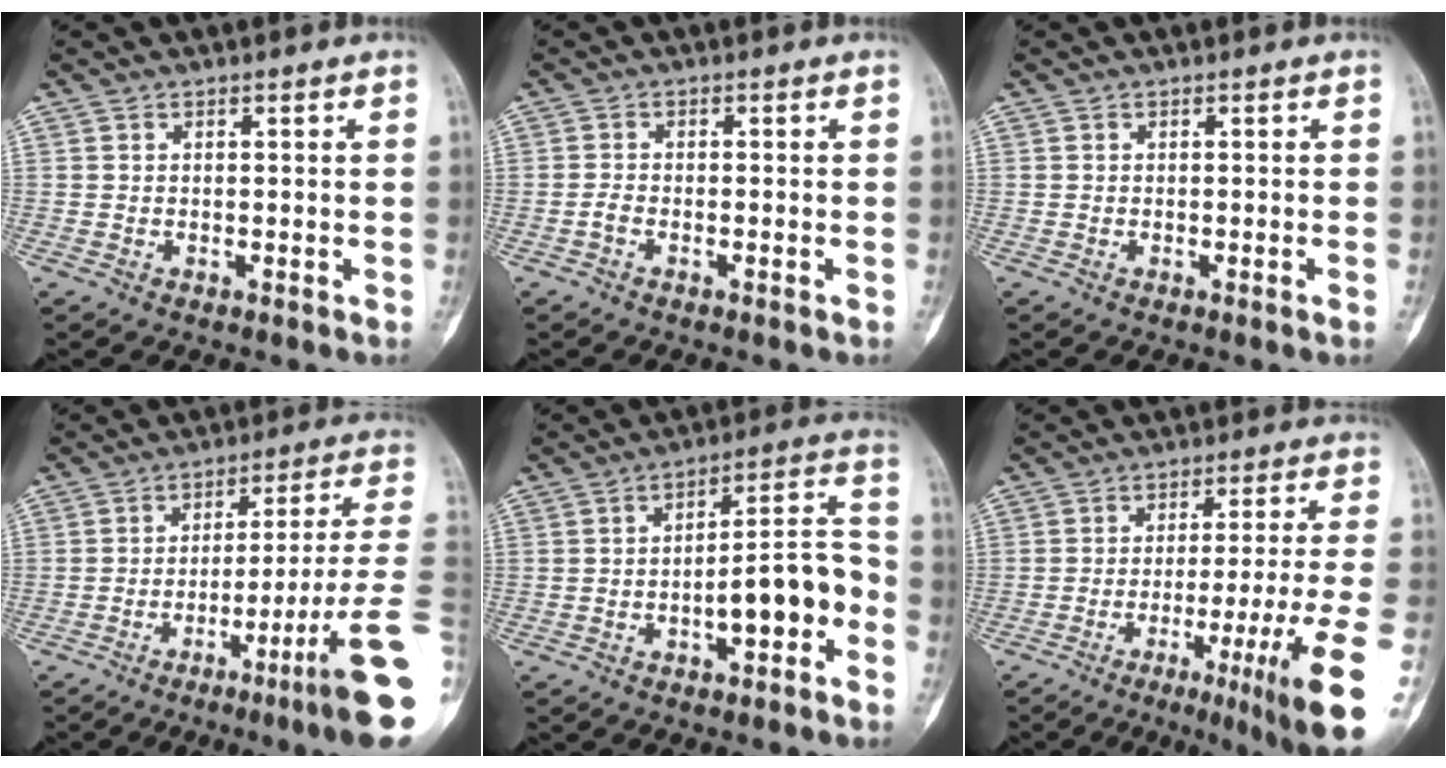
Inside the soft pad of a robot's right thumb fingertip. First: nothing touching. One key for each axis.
{"total": 1.1, "fx": -0.7, "fy": 0.4, "fz": 0.7, "tx": -0.018, "ty": 0.005, "tz": -0.016}
{"total": 0.6, "fx": -0.2, "fy": -0.1, "fz": 0.5, "tx": -0.009, "ty": 0.001, "tz": -0.002}
{"total": 18.6, "fx": -7.6, "fy": -0.4, "fz": 17.0, "tx": -0.212, "ty": 0.035, "tz": -0.117}
{"total": 11.7, "fx": -3.8, "fy": 4.0, "fz": 10.3, "tx": -0.142, "ty": 0.049, "tz": -0.057}
{"total": 17.8, "fx": -7.6, "fy": 0.3, "fz": 16.1, "tx": -0.203, "ty": 0.007, "tz": -0.108}